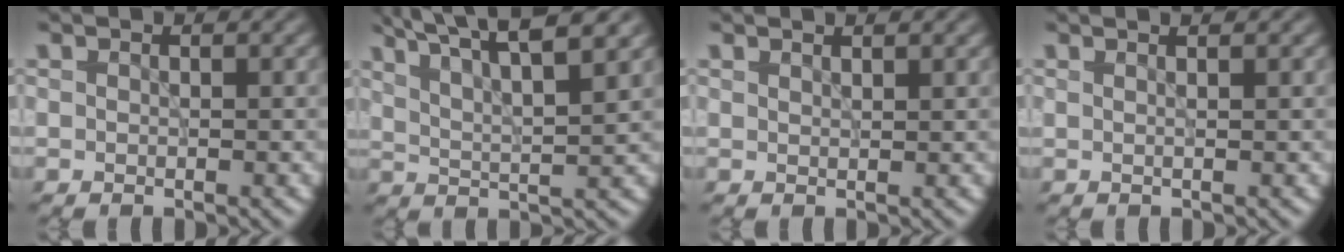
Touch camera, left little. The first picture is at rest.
{"total": 8.8, "force": [6.5, 2.1, 5.6], "torque": [-0.071, 0.020, 0.066]}
{"total": 1.1, "force": [1.0, 0.2, 0.5], "torque": [-0.002, 0.000, 0.012]}
{"total": 2.2, "force": [1.1, 0.9, 1.6], "torque": [-0.007, 0.001, -0.014]}